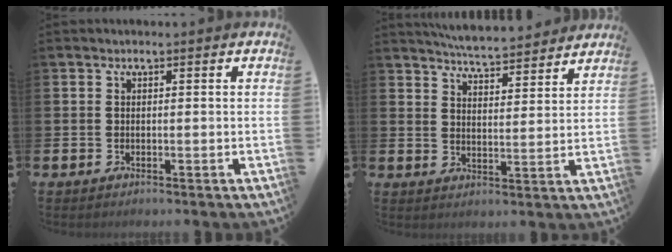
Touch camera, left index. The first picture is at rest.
{"total": 5.8, "force": [5.8, 0.3, 0.5], "torque": [-0.028, -0.040, 0.102]}